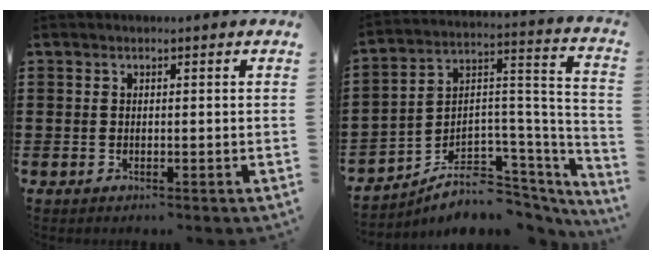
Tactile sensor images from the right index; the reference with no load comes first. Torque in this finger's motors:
{"motor_torque": [-1.62, -0.14, -1.05, -0.21]}